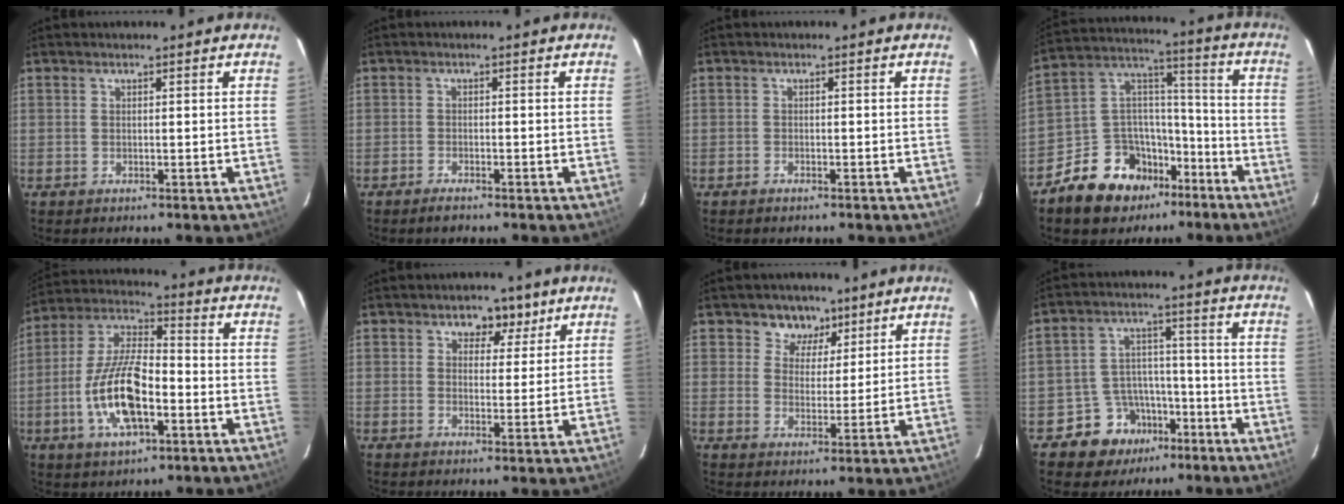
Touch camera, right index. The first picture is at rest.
{"total": 1.9, "force": [-1.6, 0.5, 0.8], "torque": [-0.025, -0.001, -0.032]}
{"total": 1.0, "force": [-0.9, 0.4, 0.2], "torque": [-0.011, 0.002, -0.018]}
{"total": 15.1, "force": [-10.1, 10.1, 4.9], "torque": [-0.110, 0.068, -0.154]}
{"total": 14.7, "force": [-4.6, 5.7, 12.8], "torque": [-0.267, -0.001, -0.085]}
{"total": 5.0, "force": [3.0, 3.5, 2.0], "torque": [-0.020, -0.001, 0.038]}
{"total": 6.0, "force": [3.7, 4.6, 1.1], "torque": [-0.012, 0.000, 0.058]}
{"total": 9.5, "force": [-6.1, 7.2, 1.4], "torque": [-0.036, 0.038, -0.088]}